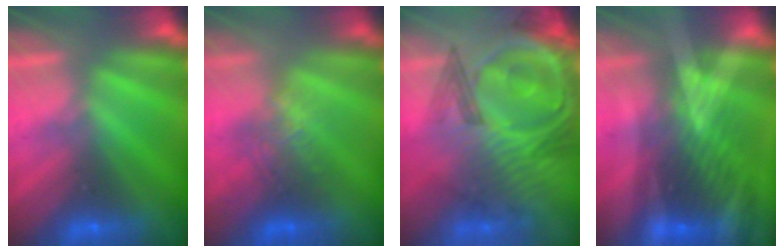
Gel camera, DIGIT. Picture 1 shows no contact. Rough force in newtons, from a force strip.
{"total": 2.6}
{"total": 9.1}
{"total": 2.9}